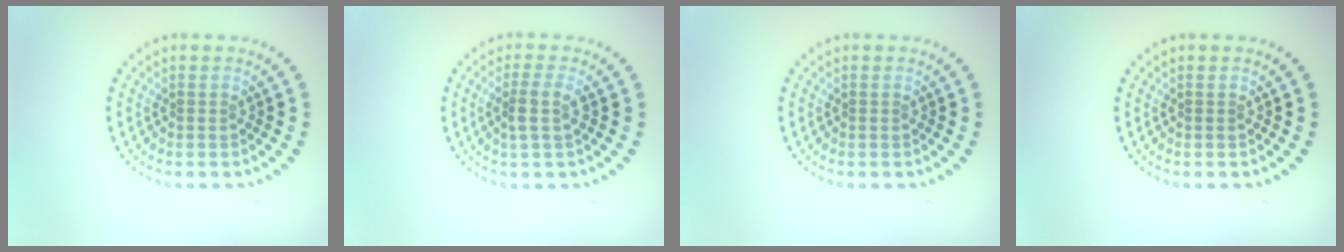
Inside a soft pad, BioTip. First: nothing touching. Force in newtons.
{"total": 2.0, "press": 1.7, "slide": 1.1}
{"total": 0.0}
{"total": 0.0}